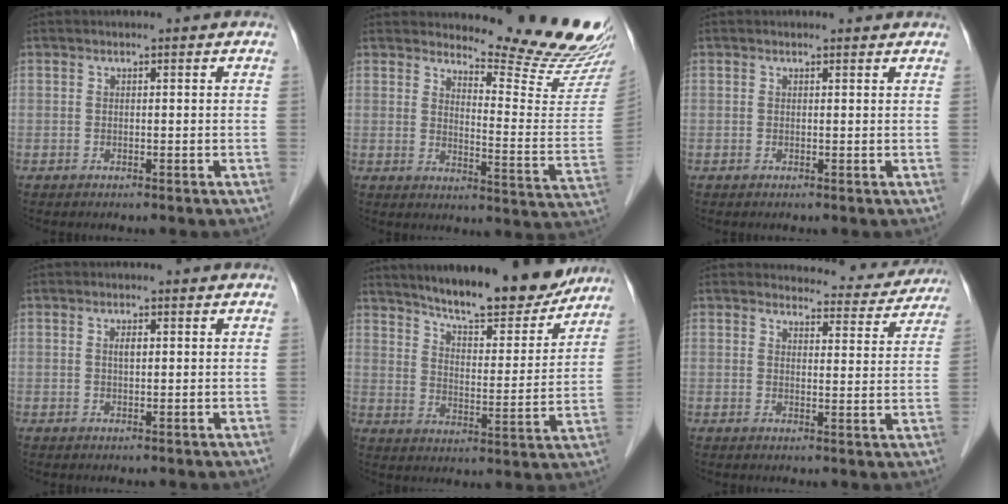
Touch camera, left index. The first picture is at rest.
{"total": 16.3, "force": [15.8, -0.7, 3.7], "torque": [-0.054, -0.133, 0.181]}
{"total": 1.3, "force": [1.2, 0.3, 0.0], "torque": [-0.012, -0.001, 0.012]}
{"total": 1.2, "force": [0.4, 0.4, 1.0], "torque": [-0.020, 0.002, 0.006]}
{"total": 16.9, "force": [14.9, 2.8, 7.4], "torque": [-0.107, -0.017, 0.216]}
{"total": 10.3, "force": [10.0, 2.4, 0.5], "torque": [0.016, -0.020, 0.099]}